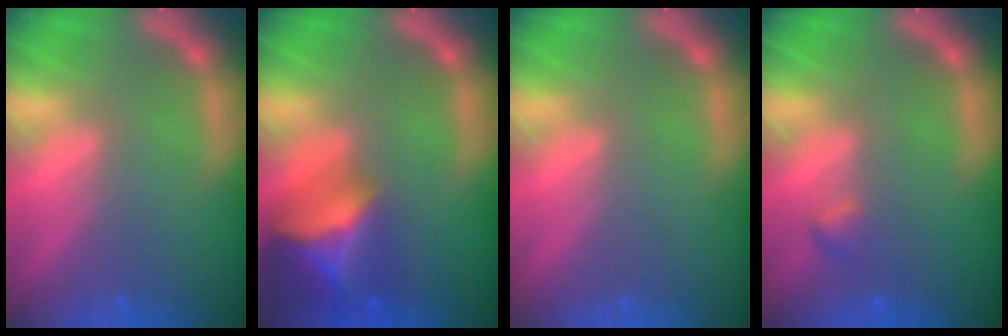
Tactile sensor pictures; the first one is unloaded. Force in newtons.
{"total": 8.4}
{"total": 0.0}
{"total": 0.9}